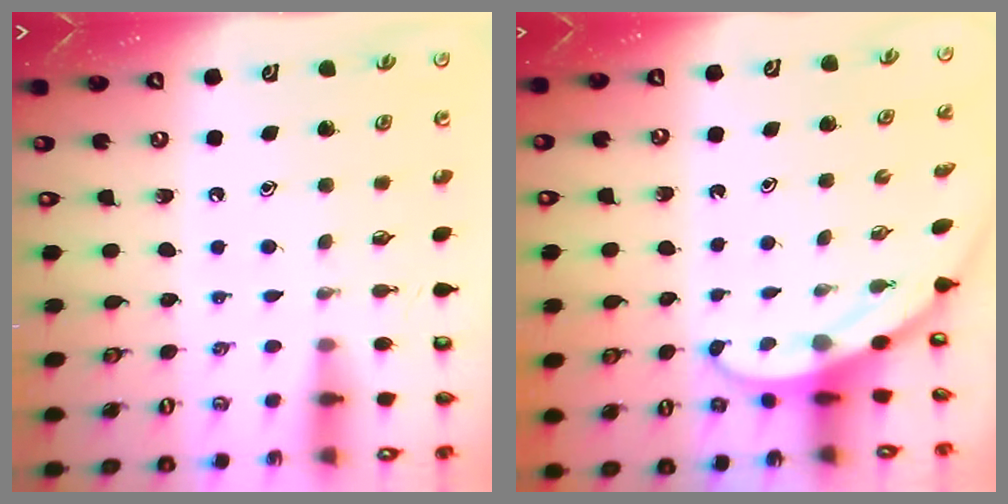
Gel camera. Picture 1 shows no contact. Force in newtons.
{"total": 3.1, "press": 3.1, "slide": 0.1}